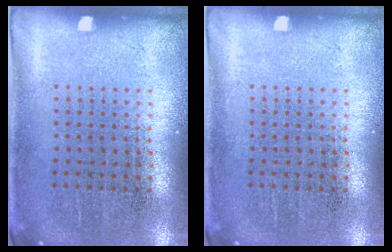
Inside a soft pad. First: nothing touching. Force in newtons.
{"total": 0.0}